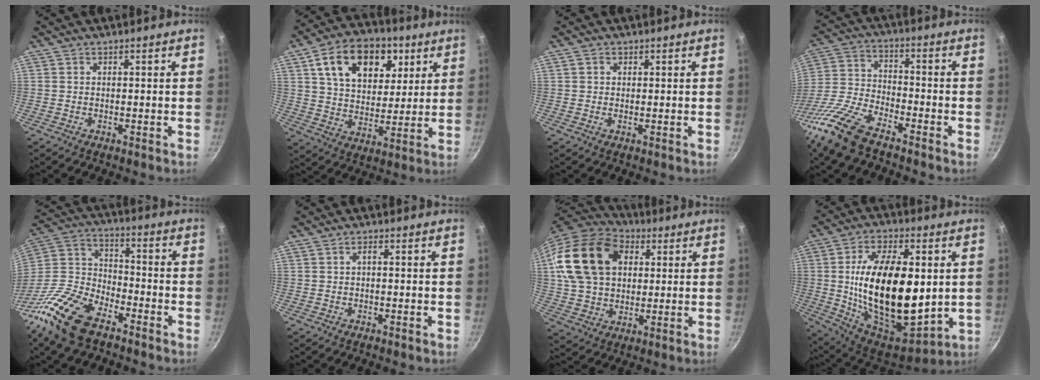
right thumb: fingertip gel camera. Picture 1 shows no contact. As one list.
[{"total": 18.6, "force": [7.7, 12.3, 11.5], "torque": [-0.156, -0.014, 0.120]}, {"total": 1.1, "force": [0.4, 0.9, 0.5], "torque": [-0.007, 0.002, 0.003]}, {"total": 14.7, "force": [-10.6, 5.3, 8.7], "torque": [-0.185, 0.048, -0.227]}, {"total": 18.3, "force": [-11.7, 9.2, 10.6], "torque": [-0.204, 0.071, -0.241]}, {"total": 1.0, "force": [-0.1, 0.5, 0.9], "torque": [-0.023, 0.008, -0.002]}, {"total": 21.5, "force": [5.7, 15.4, 13.9], "torque": [-0.245, 0.016, 0.099]}, {"total": 27.2, "force": [1.5, 14.3, 23.0], "torque": [-0.388, -0.018, 0.038]}]